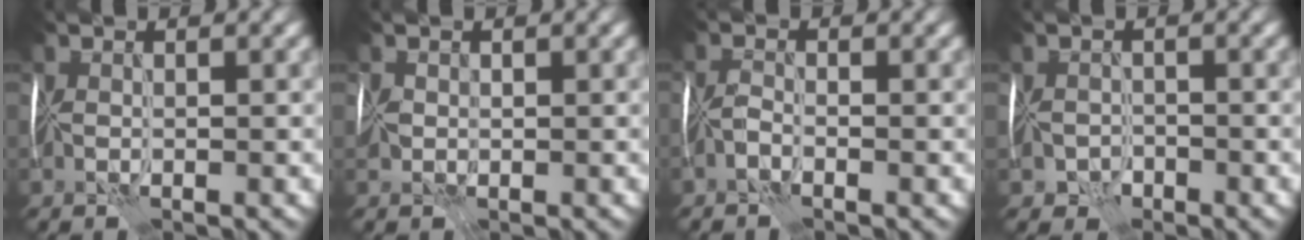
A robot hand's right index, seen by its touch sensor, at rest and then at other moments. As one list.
[{"total": 2.0, "force": [-0.1, 1.6, 1.2], "torque": [-0.029, 0.001, -0.003]}, {"total": 1.1, "force": [-0.9, 0.2, 0.5], "torque": [-0.014, 0.005, -0.023]}, {"total": 2.1, "force": [-1.4, 1.4, 0.8], "torque": [-0.015, 0.002, -0.025]}]